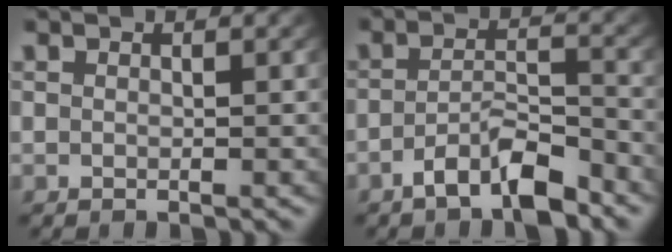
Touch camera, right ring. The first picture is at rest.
{"total": 5.4, "force": [-4.1, 1.9, 3.0], "torque": [-0.037, -0.004, -0.069]}